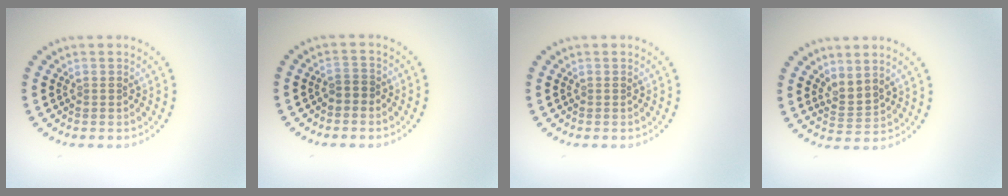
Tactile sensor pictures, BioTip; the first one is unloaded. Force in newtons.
{"total": 1.0, "press": 0.9, "slide": 0.4}
{"total": 0.0}
{"total": 2.1, "press": 1.4, "slide": 1.6}